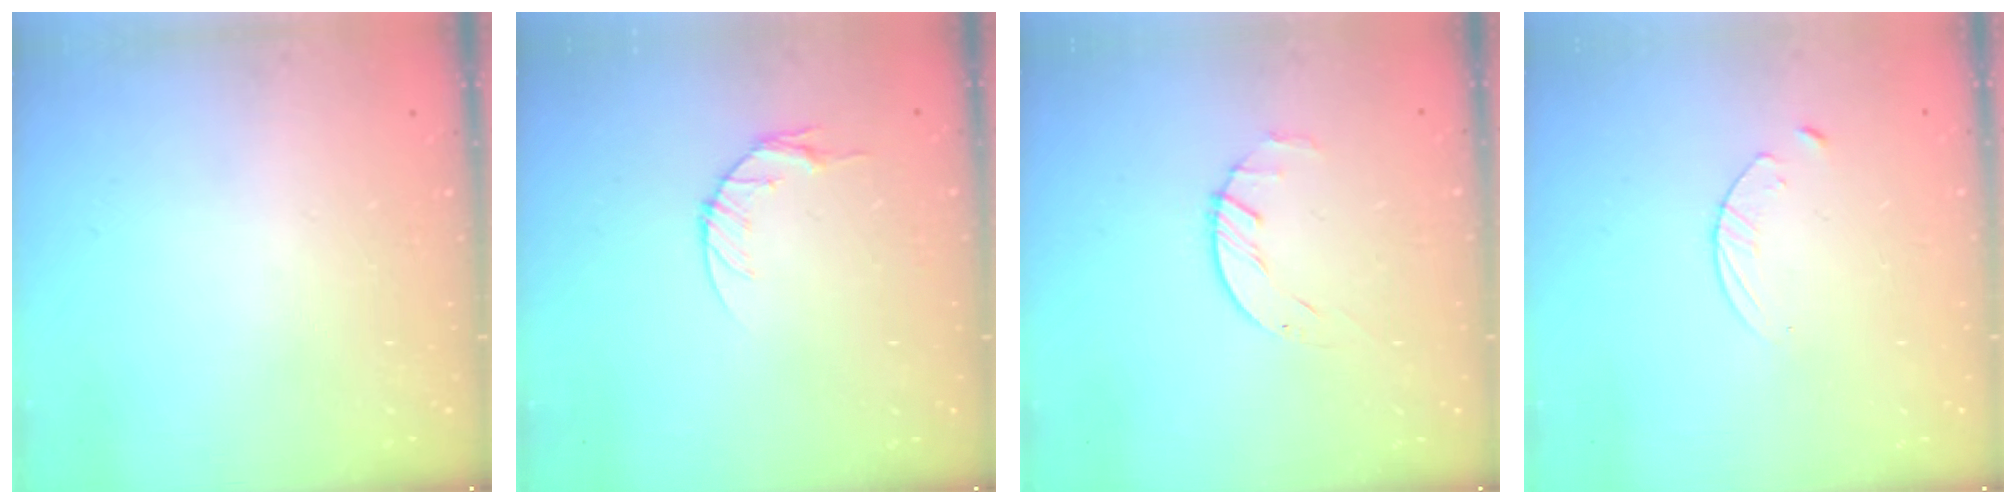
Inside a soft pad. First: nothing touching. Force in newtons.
{"total": 4.6, "press": 4.6, "slide": 0.6}
{"total": 1.6, "press": 1.6, "slide": 0.3}
{"total": 3.1, "press": 3.1, "slide": 0.3}